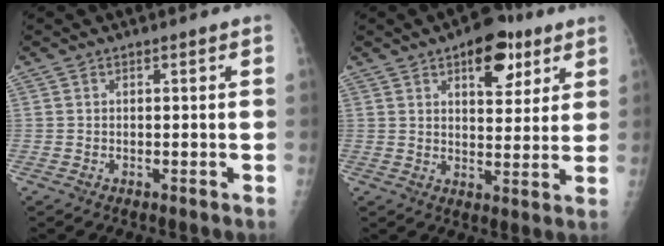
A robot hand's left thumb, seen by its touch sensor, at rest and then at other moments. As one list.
[{"total": 10.5, "force": [5.7, 5.4, 7.0], "torque": [-0.064, -0.022, 0.078]}]